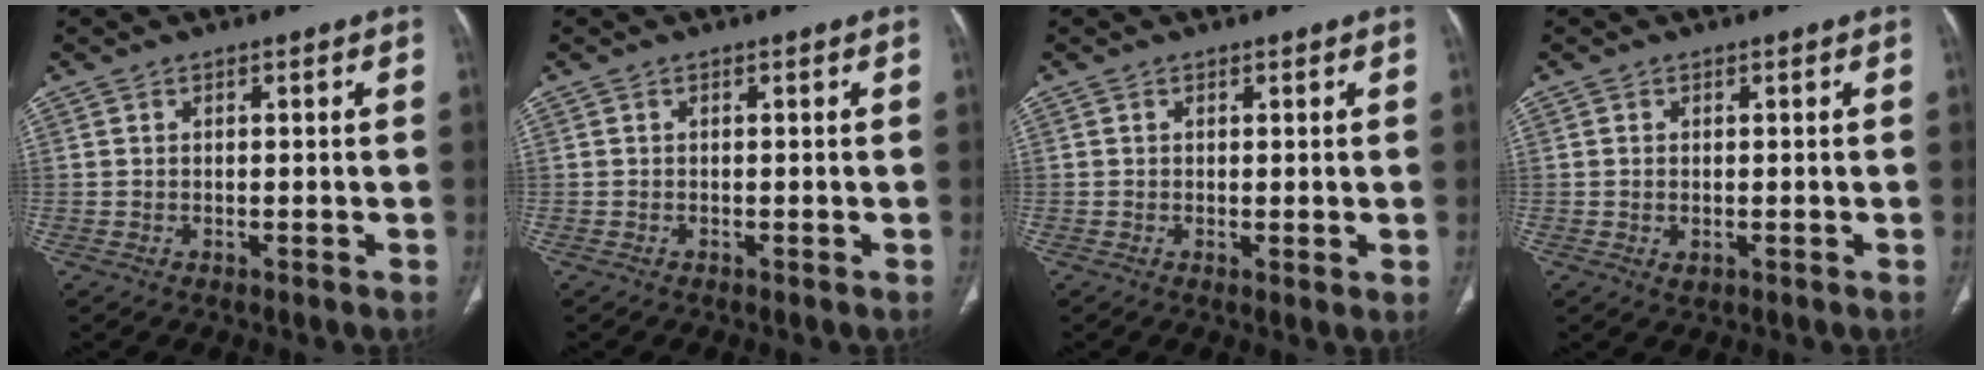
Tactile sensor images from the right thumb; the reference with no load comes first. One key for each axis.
{"total": 0.0}
{"total": 1.3, "fx": 0.0, "fy": 0.2, "fz": 1.3, "tx": -0.028, "ty": -0.008, "tz": 0.000}
{"total": 1.3, "fx": -0.3, "fy": 0.8, "fz": 1.0, "tx": -0.021, "ty": -0.003, "tz": -0.002}